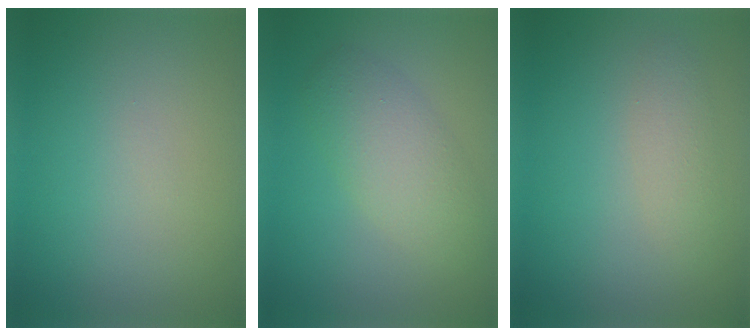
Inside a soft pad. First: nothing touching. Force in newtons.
{"total": 3.9, "press": 3.9, "slide": 0.2}
{"total": 1.7, "press": 1.7, "slide": 0.0}